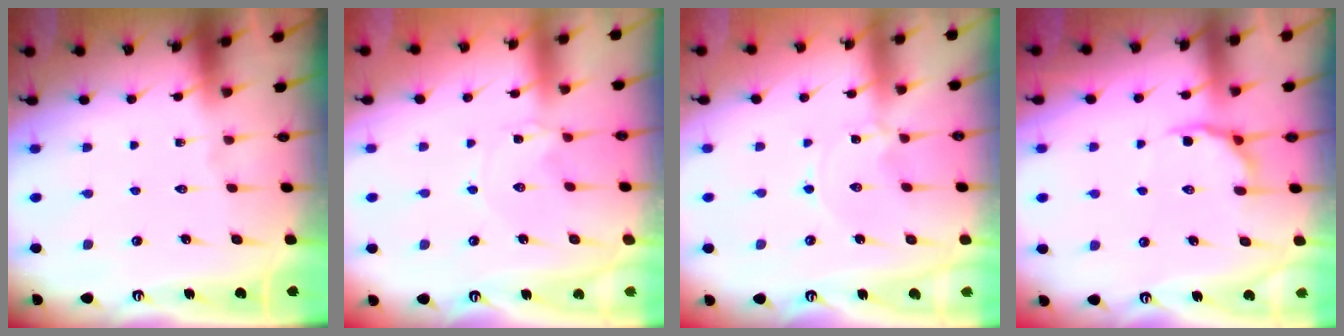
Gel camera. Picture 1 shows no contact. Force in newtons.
{"total": 1.4, "press": 1.4, "slide": 0.3}
{"total": 0.0}
{"total": 6.2, "press": 5.7, "slide": 2.4}